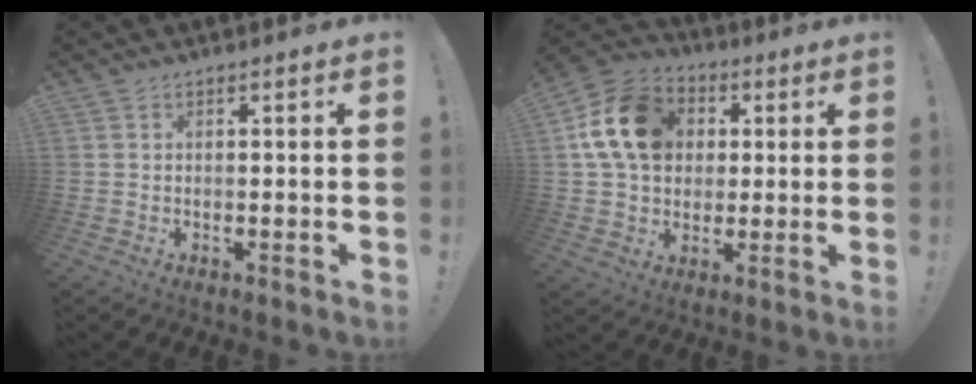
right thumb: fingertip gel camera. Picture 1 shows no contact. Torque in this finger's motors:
{"motor_torque": [0.18, 0.74, 0.68, -0.41, 0.07]}